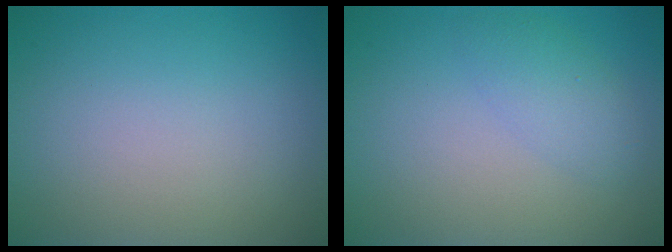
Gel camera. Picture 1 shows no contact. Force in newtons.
{"total": 2.1, "press": 2.1, "slide": 0.1}